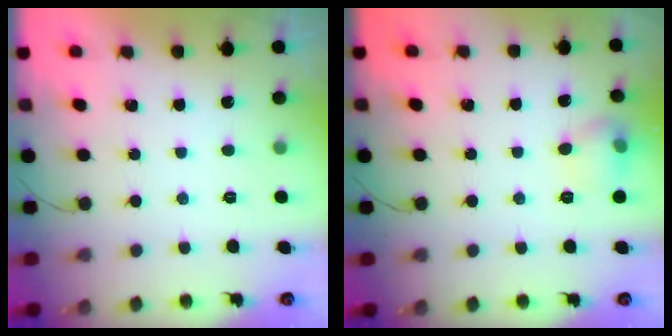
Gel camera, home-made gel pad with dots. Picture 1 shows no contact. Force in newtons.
{"total": 7.0, "press": 6.9, "slide": 1.1}